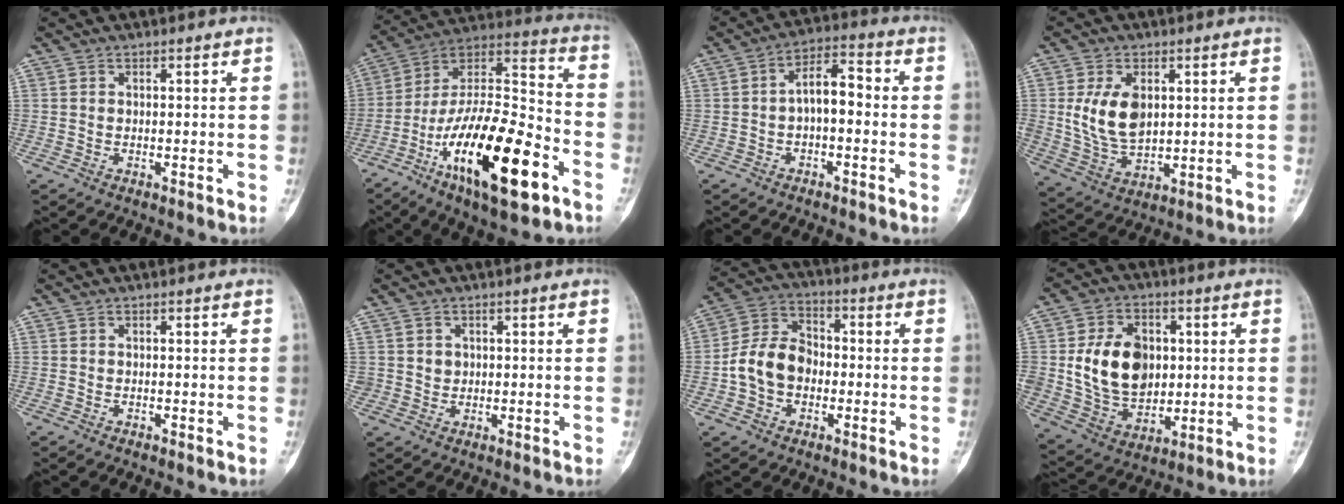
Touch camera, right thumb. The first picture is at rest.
{"total": 26.5, "force": [-11.9, 9.1, 21.9], "torque": [-0.388, 0.063, -0.198]}
{"total": 6.9, "force": [-0.8, 3.4, 5.9], "torque": [-0.086, 0.035, -0.024]}
{"total": 10.9, "force": [2.0, 6.8, 8.2], "torque": [-0.145, -0.013, 0.052]}
{"total": 0.0}
{"total": 2.0, "force": [0.4, 1.9, 0.5], "torque": [0.004, 0.001, 0.008]}
{"total": 10.9, "force": [-1.9, 8.4, 6.7], "torque": [-0.109, 0.038, -0.045]}
{"total": 16.2, "force": [1.8, 12.0, 10.7], "torque": [-0.148, -0.004, 0.044]}